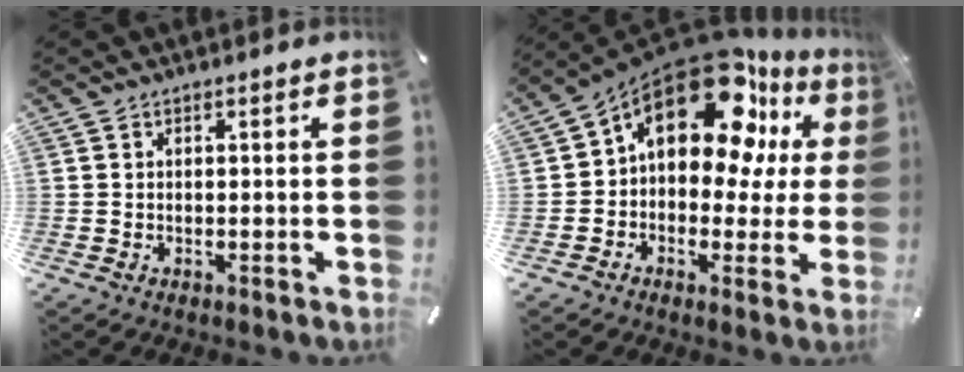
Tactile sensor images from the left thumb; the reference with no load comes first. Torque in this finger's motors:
{"motor_torque": [2.28, 2.73, 1.62, -1.15, 0.19]}